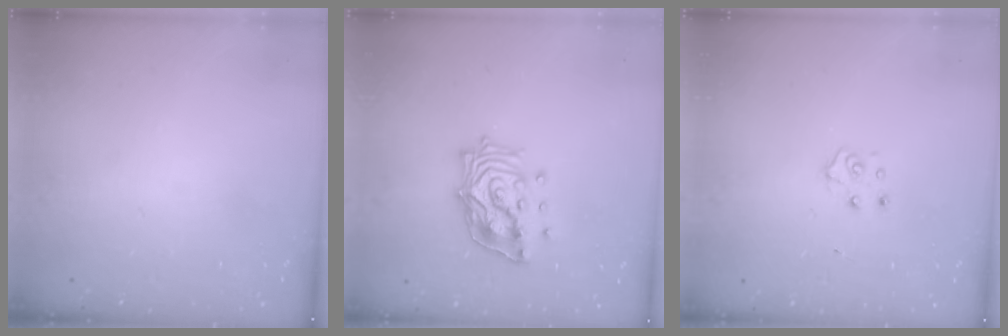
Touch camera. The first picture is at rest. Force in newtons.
{"total": 15.1, "press": 15.0, "slide": 2.0}
{"total": 5.7, "press": 5.7, "slide": 0.5}